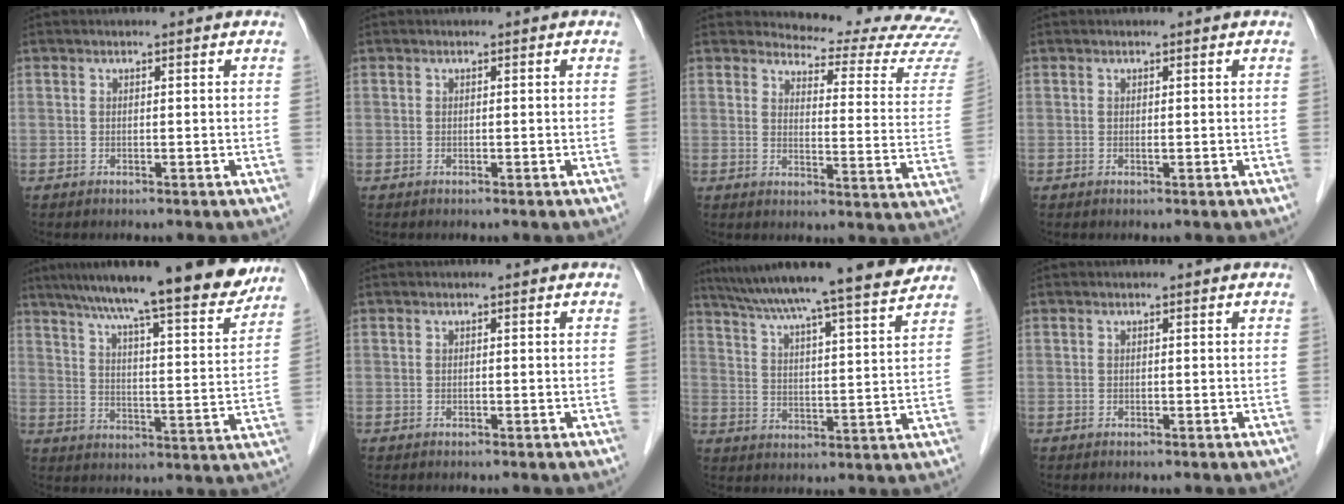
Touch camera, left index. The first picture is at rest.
{"total": 0.0}
{"total": 17.3, "force": [16.9, 1.9, 3.3], "torque": [-0.026, -0.119, 0.170]}
{"total": 0.0}
{"total": 19.7, "force": [16.5, 1.9, 10.5], "torque": [-0.158, -0.001, 0.233]}
{"total": 0.0}
{"total": 19.4, "force": [17.1, -0.4, 9.0], "torque": [-0.148, -0.007, 0.246]}
{"total": 0.0}